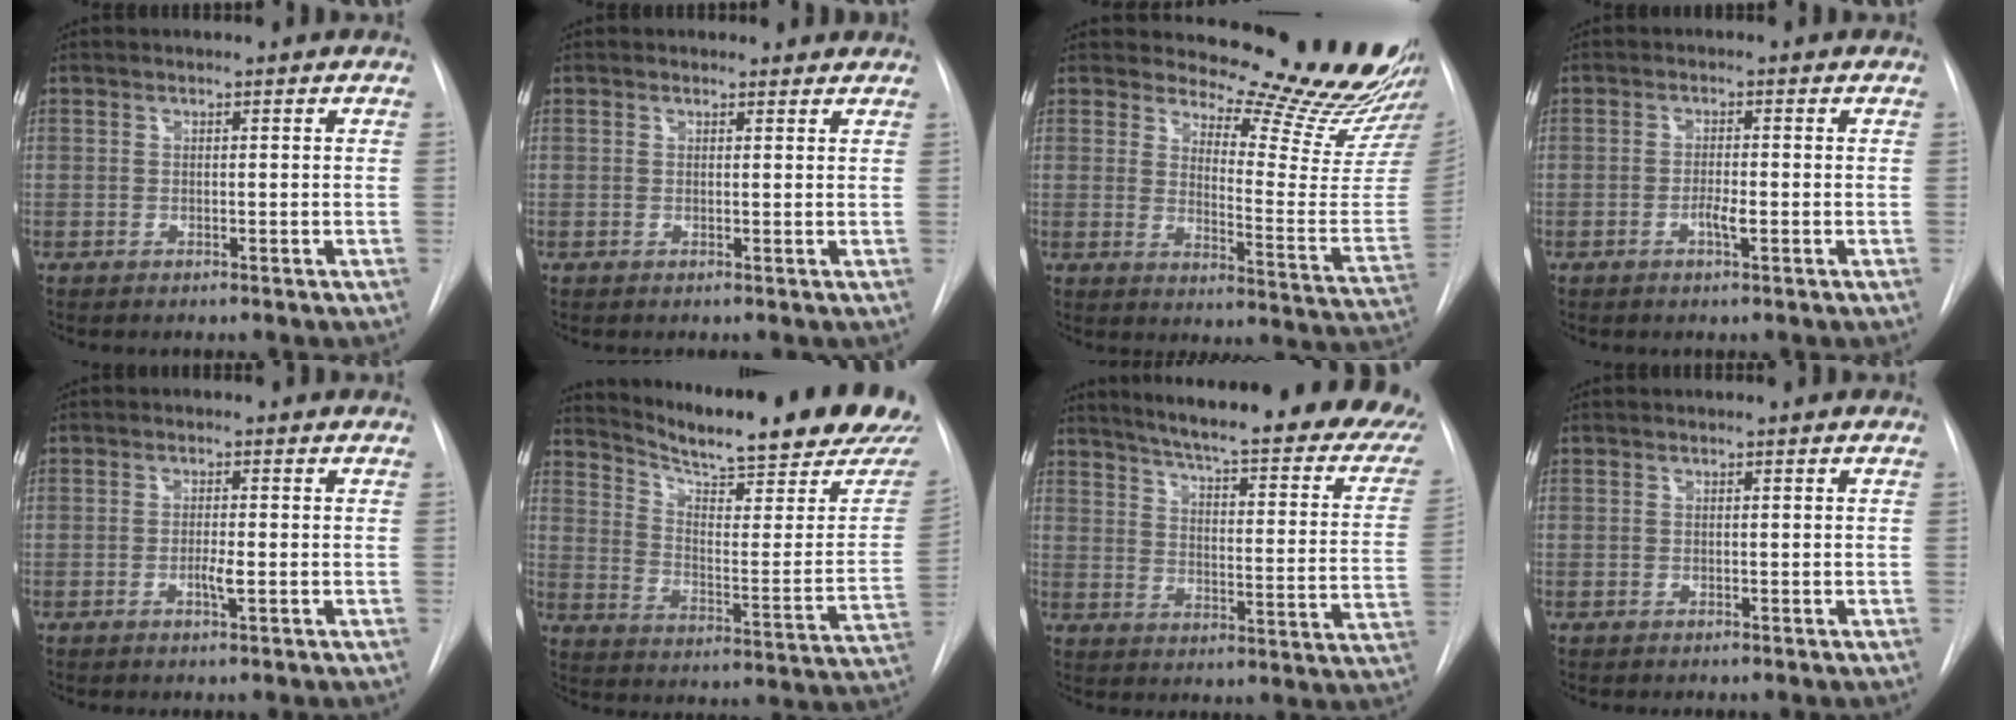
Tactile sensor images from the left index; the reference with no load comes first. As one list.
[{"total": 1.7, "force": [1.5, 0.7, -0.1], "torque": [-0.002, 0.000, 0.008]}, {"total": 21.9, "force": [20.3, 3.2, 7.4], "torque": [-0.088, -0.135, 0.234]}, {"total": 2.1, "force": [-0.8, 0.3, 1.9], "torque": [-0.034, 0.001, -0.015]}, {"total": 1.9, "force": [-0.6, 0.2, 1.8], "torque": [-0.033, -0.001, -0.011]}, {"total": 26.3, "force": [23.0, 2.3, 12.6], "torque": [-0.196, -0.092, 0.298]}, {"total": 30.1, "force": [24.8, 4.8, 16.3], "torque": [-0.206, -0.069, 0.293]}, {"total": 0.0}]